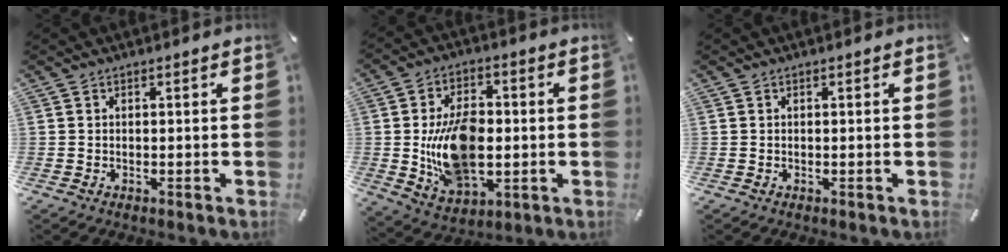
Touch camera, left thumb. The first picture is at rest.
{"total": 16.6, "force": [-0.9, 11.1, 12.3], "torque": [-0.235, -0.002, -0.012]}
{"total": 0.0}